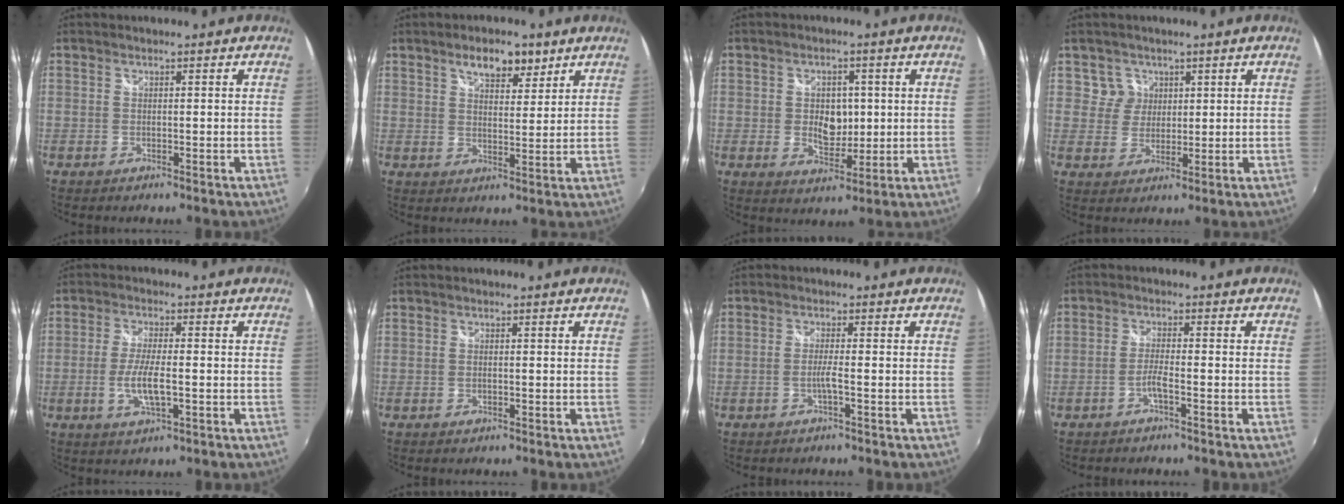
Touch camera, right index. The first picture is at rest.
{"total": 6.9, "force": [4.5, 3.2, 4.2], "torque": [-0.063, 0.008, 0.074]}
{"total": 6.4, "force": [0.3, 4.4, 4.6], "torque": [-0.074, -0.002, 0.008]}
{"total": 4.1, "force": [1.7, 3.8, 0.1], "torque": [0.008, 0.013, 0.029]}
{"total": 6.5, "force": [-1.5, 1.7, 6.1], "torque": [-0.120, -0.009, -0.026]}
{"total": 0.5, "force": [0.0, 0.3, 0.4], "torque": [-0.010, -0.001, -0.002]}
{"total": 2.0, "force": [-0.8, -0.4, 1.8], "torque": [-0.033, -0.002, -0.017]}
{"total": 2.4, "force": [-1.3, -0.1, 2.0], "torque": [-0.043, 0.001, -0.029]}